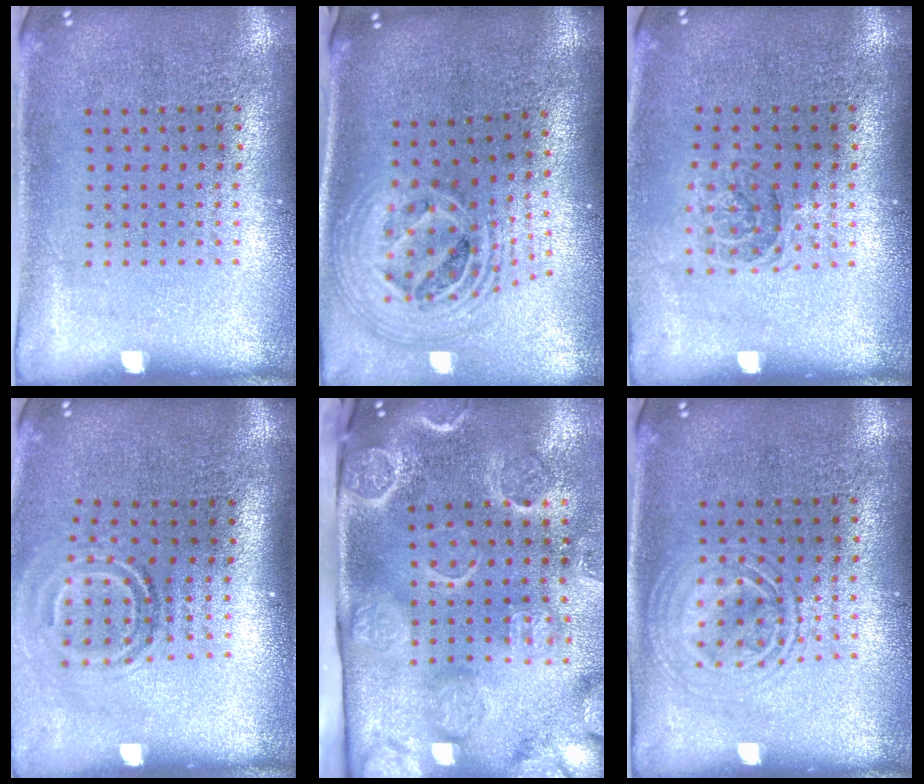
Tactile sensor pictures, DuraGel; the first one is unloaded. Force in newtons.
{"total": 2.5, "press": 1.8, "slide": 1.8}
{"total": 1.1, "press": 1.1, "slide": 0.4}
{"total": 1.8, "press": 1.1, "slide": 1.4}
{"total": 4.5, "press": 3.4, "slide": 2.9}
{"total": 2.4, "press": 2.4, "slide": 0.3}